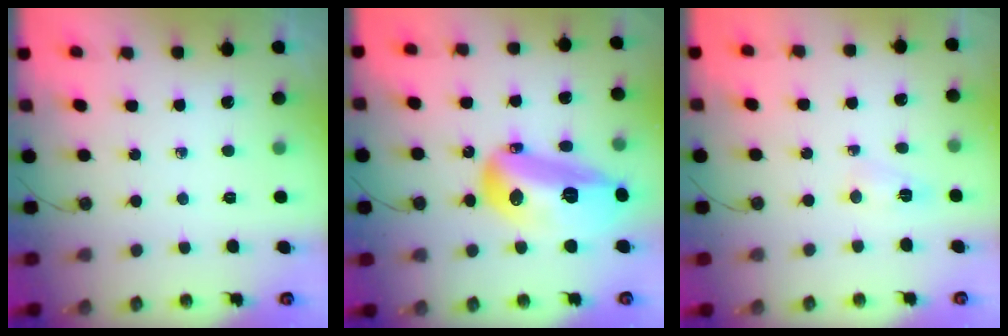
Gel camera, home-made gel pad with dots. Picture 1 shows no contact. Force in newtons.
{"total": 20.4, "press": 20.3, "slide": 2.1}
{"total": 4.3, "press": 3.6, "slide": 2.5}